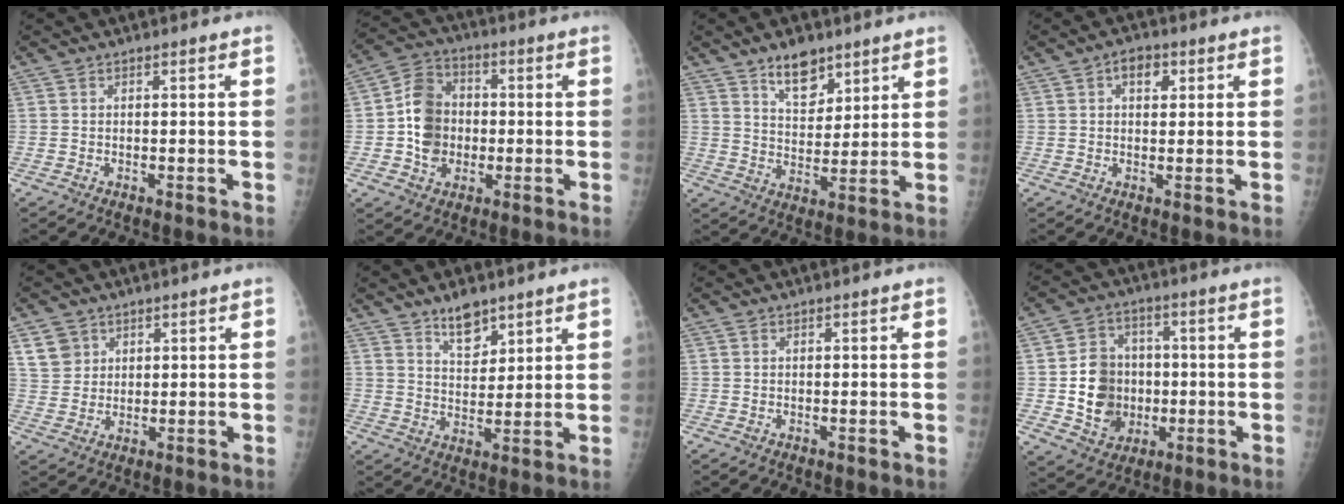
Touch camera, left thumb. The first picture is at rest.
{"total": 11.0, "force": [-1.2, 9.0, 6.1], "torque": [-0.087, 0.021, -0.029]}
{"total": 8.5, "force": [5.8, 4.5, 4.3], "torque": [-0.039, -0.040, 0.101]}
{"total": 4.4, "force": [1.8, 2.8, 2.8], "torque": [-0.023, -0.001, 0.023]}
{"total": 5.1, "force": [2.5, 4.3, 1.1], "torque": [0.000, -0.014, 0.051]}
{"total": 6.6, "force": [4.8, 3.1, 3.3], "torque": [-0.030, -0.036, 0.086]}
{"total": 0.0}
{"total": 12.7, "force": [-1.3, 10.8, 6.5], "torque": [-0.068, 0.006, -0.016]}